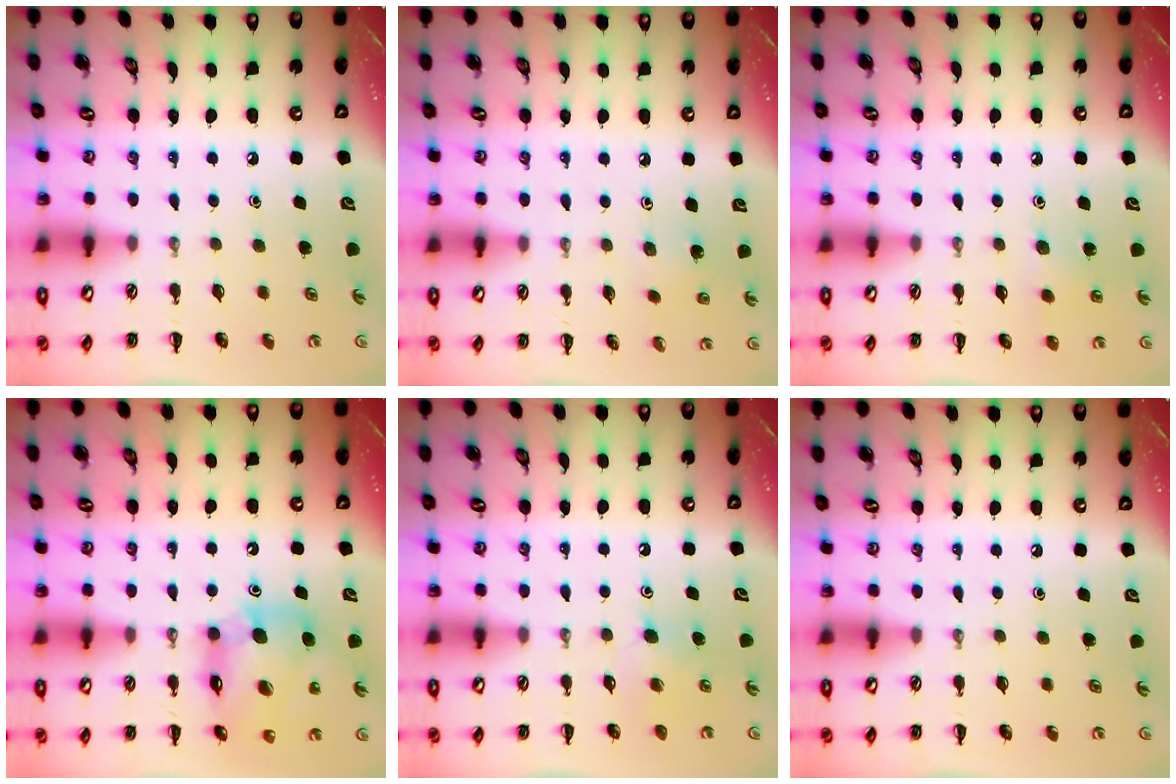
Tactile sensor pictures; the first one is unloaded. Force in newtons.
{"total": 1.6, "press": 1.4, "slide": 0.6}
{"total": 5.3, "press": 5.0, "slide": 1.6}
{"total": 13.9, "press": 13.3, "slide": 4.0}
{"total": 4.9, "press": 4.7, "slide": 1.4}
{"total": 0.0}